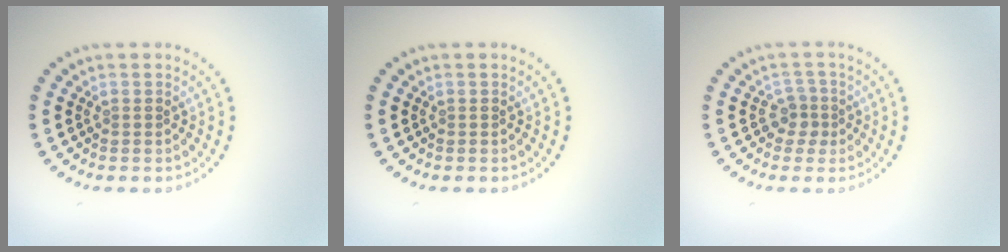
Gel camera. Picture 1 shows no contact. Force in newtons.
{"total": 0.0}
{"total": 1.9, "press": 1.4, "slide": 1.2}